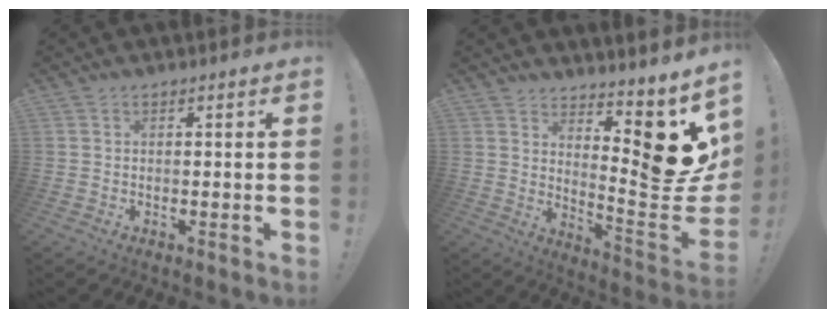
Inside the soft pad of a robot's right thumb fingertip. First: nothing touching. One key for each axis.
{"total": 13.9, "fx": 5.4, "fy": 5.3, "fz": 11.7, "tx": -0.104, "ty": -0.076, "tz": 0.087}